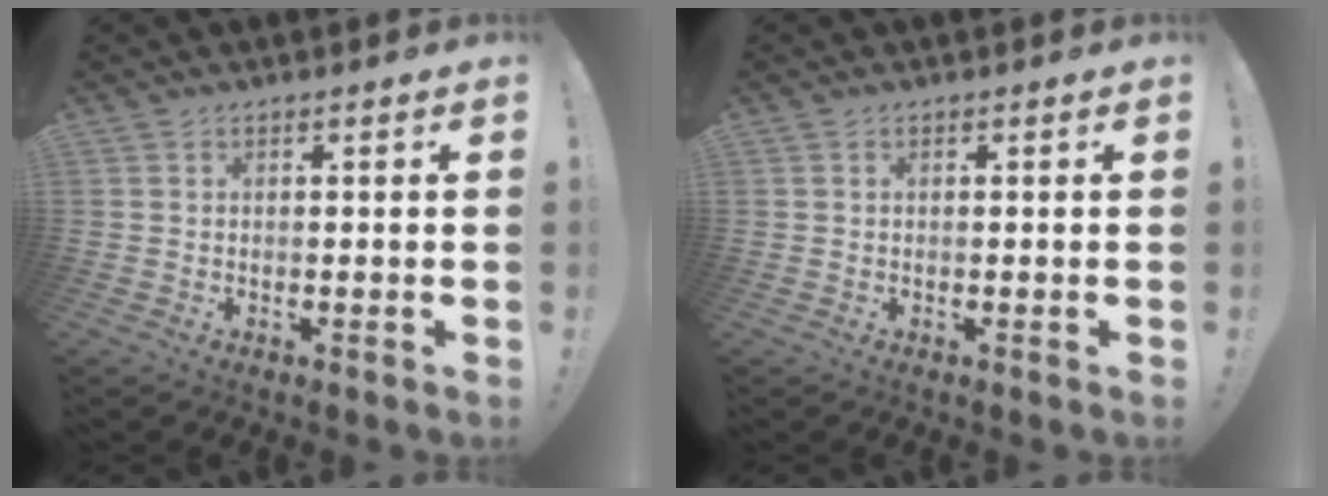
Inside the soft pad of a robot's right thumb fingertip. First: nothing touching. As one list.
[{"total": 0.0}]